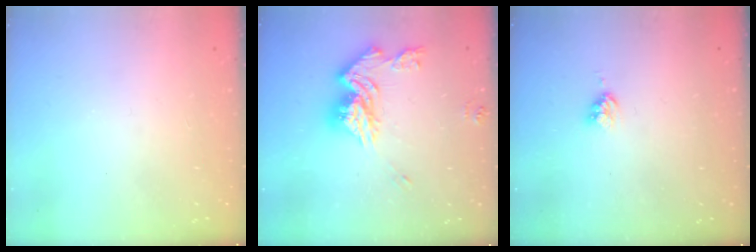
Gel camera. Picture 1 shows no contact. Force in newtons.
{"total": 14.7, "press": 14.7, "slide": 1.6}
{"total": 4.0, "press": 4.0, "slide": 0.1}